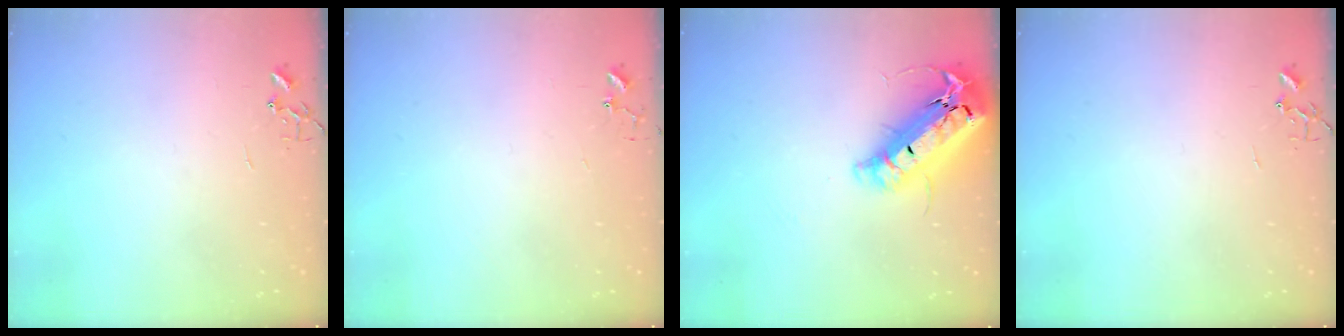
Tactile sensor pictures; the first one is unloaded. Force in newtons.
{"total": 3.1, "press": 3.1, "slide": 0.3}
{"total": 25.0, "press": 24.5, "slide": 4.9}
{"total": 0.0}